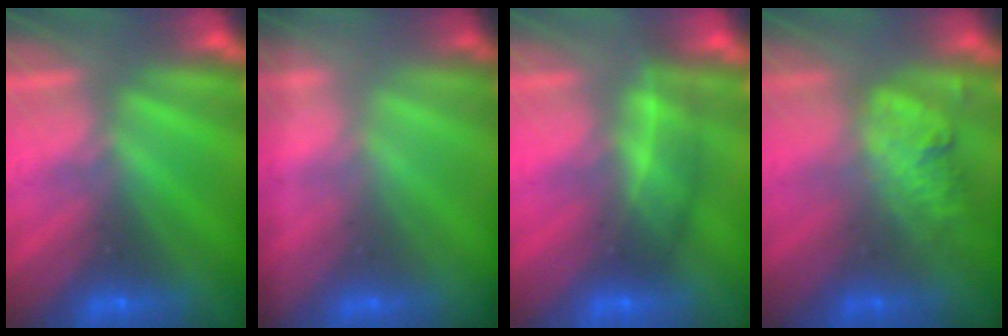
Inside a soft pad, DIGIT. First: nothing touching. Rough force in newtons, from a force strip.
{"total": 1.7}
{"total": 2.7}
{"total": 2.3}